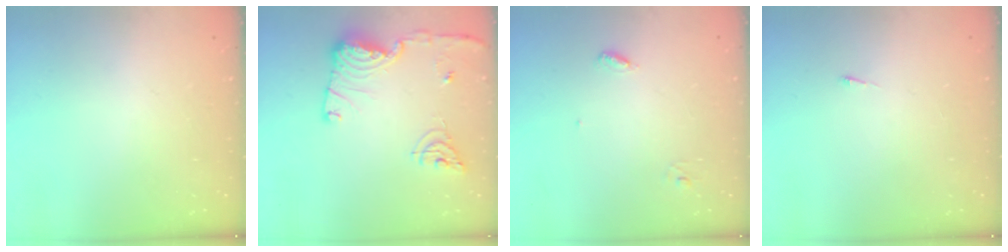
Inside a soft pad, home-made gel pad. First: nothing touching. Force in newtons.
{"total": 14.9, "press": 14.8, "slide": 1.6}
{"total": 3.4, "press": 3.4, "slide": 0.3}
{"total": 2.6, "press": 2.5, "slide": 0.3}